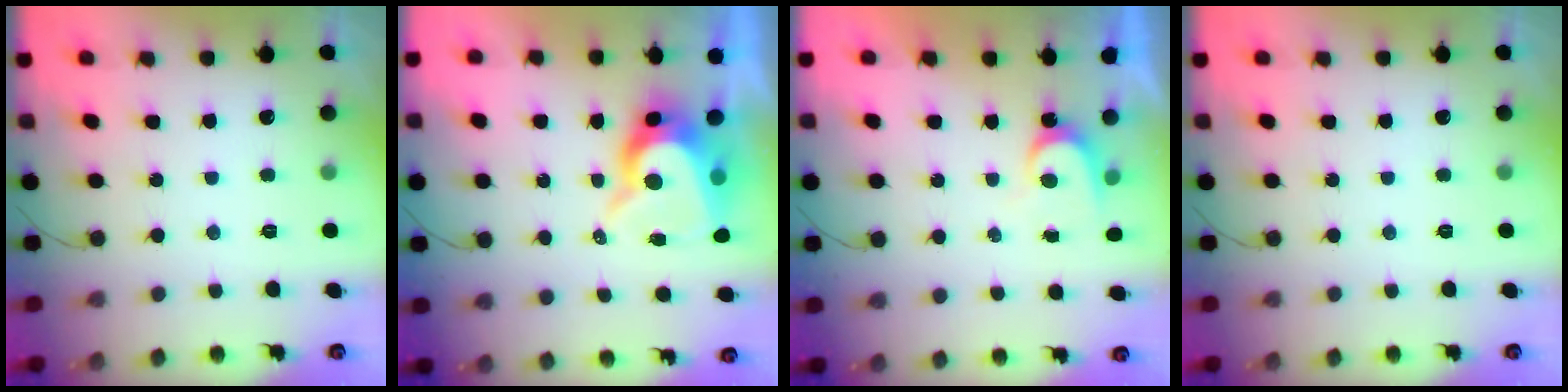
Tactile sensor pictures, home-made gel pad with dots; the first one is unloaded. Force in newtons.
{"total": 11.3, "press": 11.2, "slide": 0.9}
{"total": 4.0, "press": 4.0, "slide": 0.3}
{"total": 0.0}